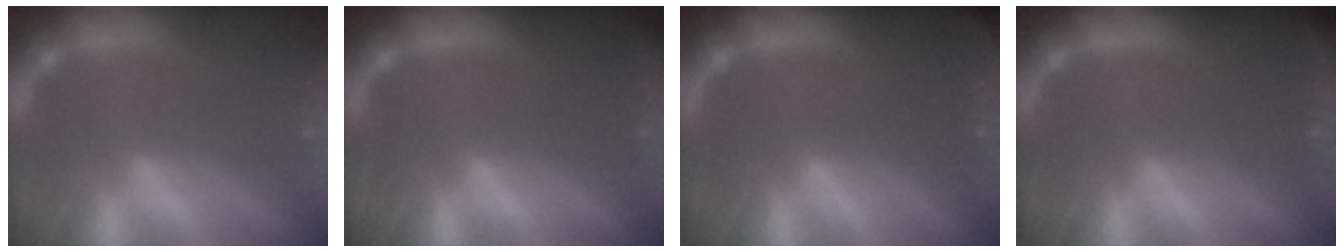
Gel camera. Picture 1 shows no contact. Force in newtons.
{"total": 0.9}
{"total": 5.0}
{"total": 1.9}